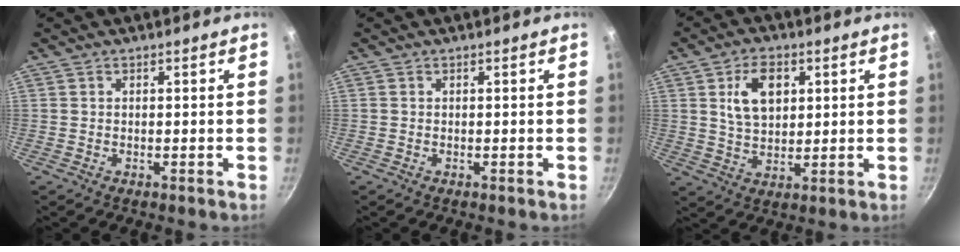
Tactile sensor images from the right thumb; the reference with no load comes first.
{"total": 0.0}
{"total": 9.2, "force": [2.9, 5.9, 6.5], "torque": [-0.095, -0.011, 0.054]}